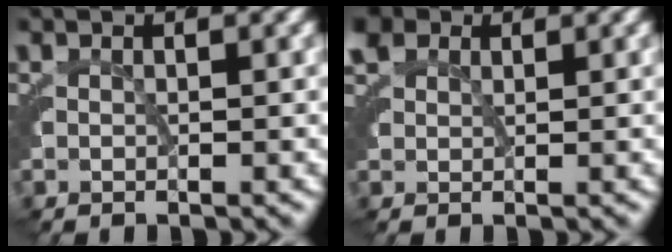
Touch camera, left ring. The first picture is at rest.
{"total": 1.3, "force": [1.1, 0.7, 0.3], "torque": [-0.024, -0.001, 0.024]}